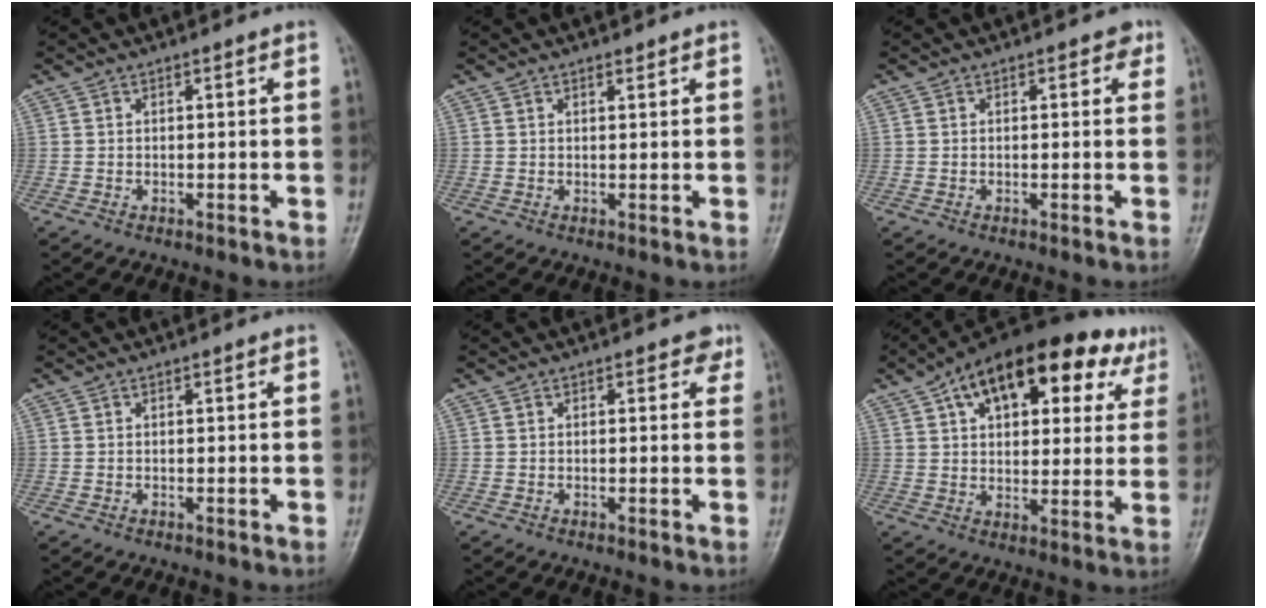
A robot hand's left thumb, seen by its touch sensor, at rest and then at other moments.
{"total": 0.9, "force": [0.7, 0.3, 0.4], "torque": [-0.006, -0.005, 0.011]}
{"total": 1.2, "force": [0.5, 0.9, 0.7], "torque": [0.007, 0.002, -0.002]}
{"total": 0.0}
{"total": 1.6, "force": [0.9, 1.1, 0.8], "torque": [0.010, -0.001, 0.003]}
{"total": 22.0, "force": [10.3, 11.6, 15.6], "torque": [-0.194, 0.015, 0.147]}